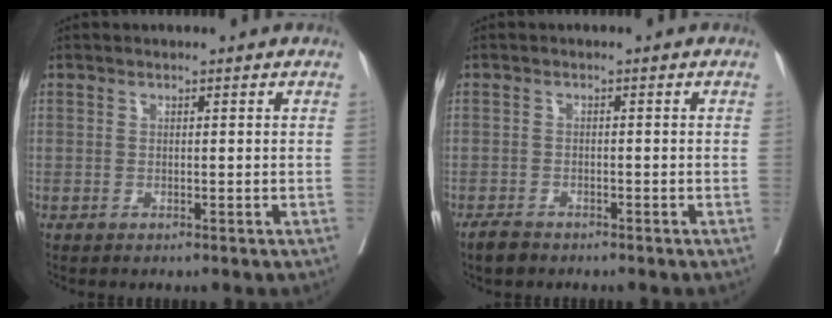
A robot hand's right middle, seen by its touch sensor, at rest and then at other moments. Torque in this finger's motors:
{"motor_torque": [0.42, -0.41, 0.02, 0.01]}